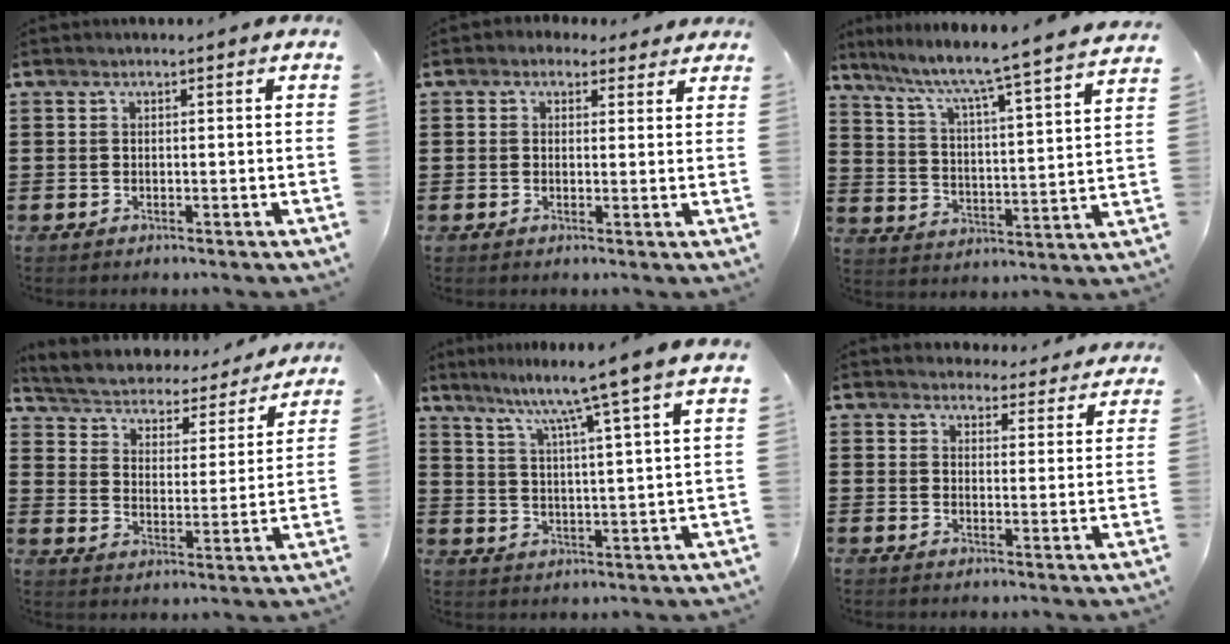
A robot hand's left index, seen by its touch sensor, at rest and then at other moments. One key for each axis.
{"total": 1.9, "fx": 1.3, "fy": 1.3, "fz": 0.5, "tx": -0.008, "ty": 0.005, "tz": 0.021}
{"total": 5.6, "fx": 4.8, "fy": -1.0, "fz": 2.7, "tx": -0.075, "ty": -0.054, "tz": 0.067}
{"total": 3.0, "fx": 2.9, "fy": 0.9, "fz": 0.4, "tx": -0.031, "ty": -0.028, "tz": 0.038}
{"total": 7.6, "fx": 6.4, "fy": -1.9, "fz": 3.6, "tx": -0.086, "ty": -0.048, "tz": 0.097}
{"total": 4.1, "fx": 4.1, "fy": 0.5, "fz": 0.1, "tx": -0.011, "ty": -0.022, "tz": 0.073}